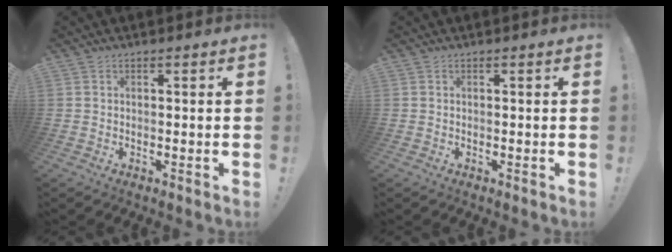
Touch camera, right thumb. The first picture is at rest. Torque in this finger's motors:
{"motor_torque": [0.03, 0.02, 0.01, 0.03, 0.00]}